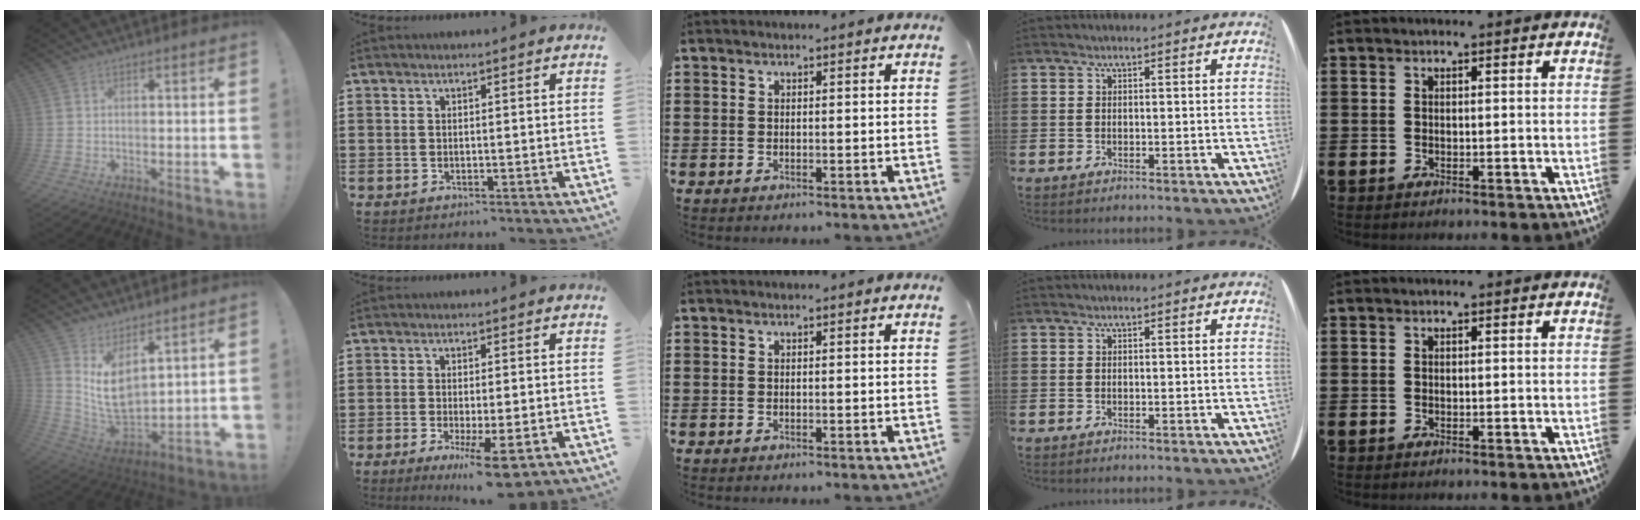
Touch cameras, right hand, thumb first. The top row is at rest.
{"thumb": {"total": 10.4, "force": [5.5, 6.6, 5.9], "torque": [-0.108, -0.061, 0.113]}, "index": {"total": 6.2, "force": [-2.9, 1.1, 5.4], "torque": [-0.097, -0.009, -0.047]}}